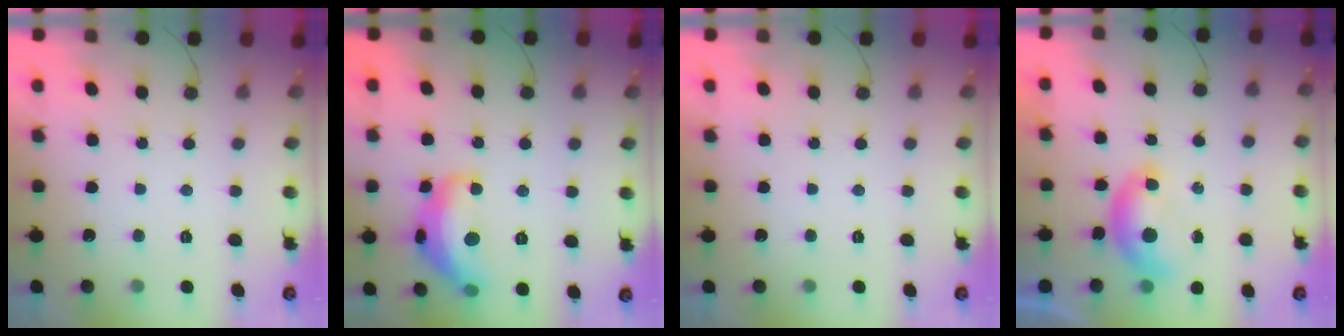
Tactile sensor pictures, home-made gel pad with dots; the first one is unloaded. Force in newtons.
{"total": 15.7, "press": 15.6, "slide": 0.9}
{"total": 0.0}
{"total": 6.7, "press": 6.6, "slide": 0.9}